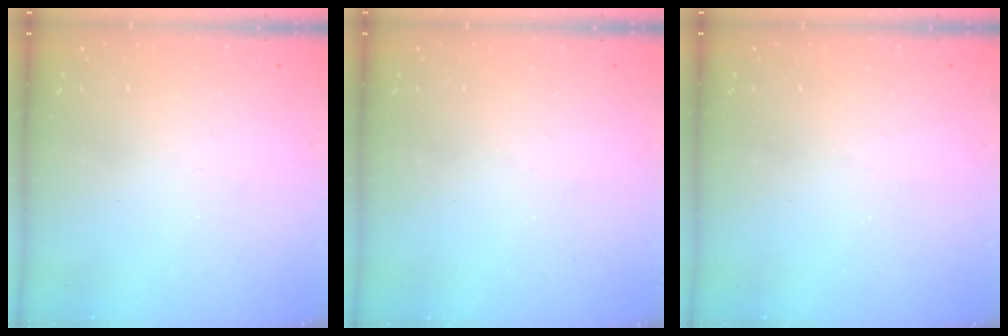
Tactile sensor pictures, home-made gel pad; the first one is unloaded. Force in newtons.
{"total": 0.0}
{"total": 0.0}